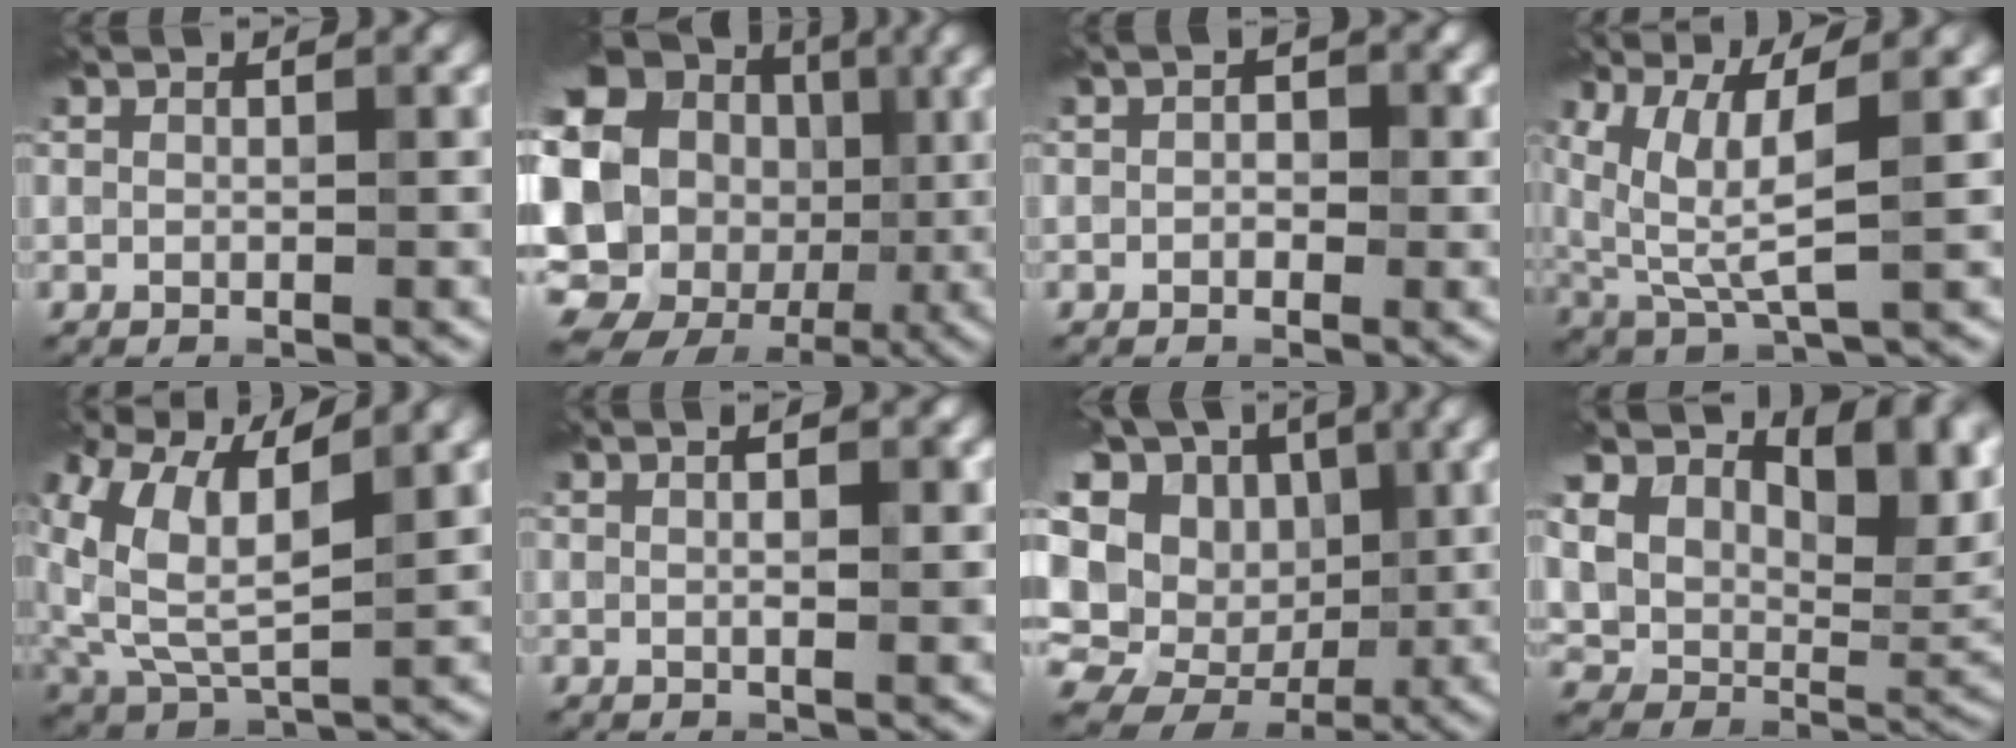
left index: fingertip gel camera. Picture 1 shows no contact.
{"total": 20.7, "force": [-2.8, 17.7, 10.3], "torque": [-0.217, 0.026, -0.065]}
{"total": 1.2, "force": [-0.2, 1.0, 0.7], "torque": [-0.009, 0.001, -0.008]}
{"total": 5.7, "force": [1.7, 1.4, 5.2], "torque": [-0.129, -0.011, 0.044]}
{"total": 8.0, "force": [3.1, 4.1, 6.2], "torque": [-0.154, 0.003, 0.068]}
{"total": 2.2, "force": [0.3, 0.6, 2.1], "torque": [-0.025, -0.002, 0.008]}
{"total": 16.1, "force": [-1.3, 13.8, 8.3], "torque": [-0.201, 0.022, -0.007]}
{"total": 14.0, "force": [6.3, 8.4, 9.3], "torque": [-0.178, 0.034, 0.123]}